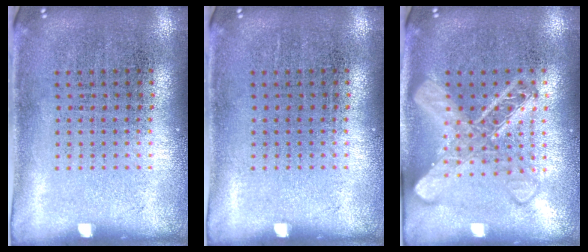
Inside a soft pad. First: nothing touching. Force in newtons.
{"total": 0.0}
{"total": 2.9, "press": 2.8, "slide": 0.5}